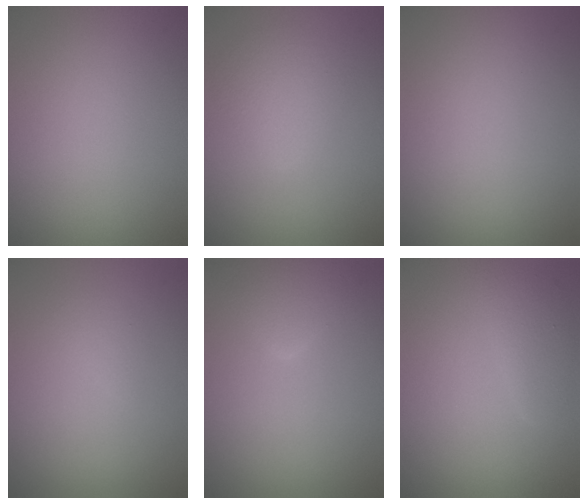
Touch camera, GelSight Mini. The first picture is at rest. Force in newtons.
{"total": 2.6, "press": 2.5, "slide": 0.1}
{"total": 0.0}
{"total": 0.9, "press": 0.9, "slide": 0.0}
{"total": 2.7, "press": 2.7, "slide": 0.2}
{"total": 2.2, "press": 2.2, "slide": 0.2}